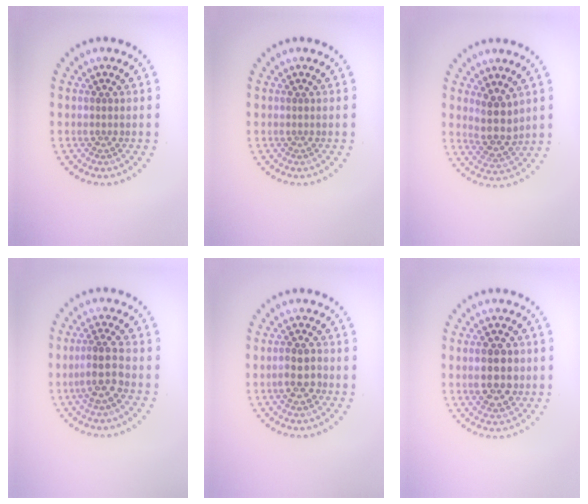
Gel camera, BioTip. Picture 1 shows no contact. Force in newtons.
{"total": 0.0}
{"total": 3.0, "press": 2.6, "slide": 1.5}
{"total": 2.8, "press": 2.5, "slide": 1.3}
{"total": 2.3, "press": 2.3, "slide": 0.6}
{"total": 5.0, "press": 5.0, "slide": 0.3}